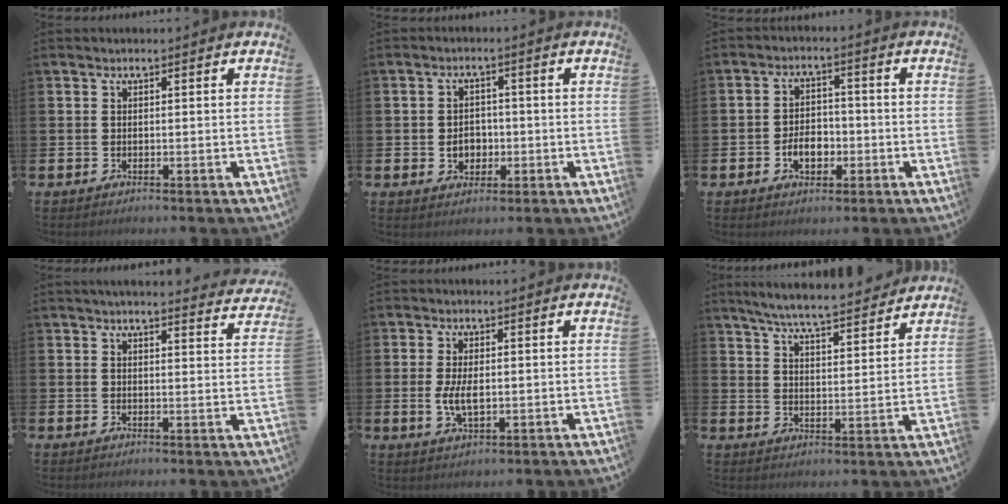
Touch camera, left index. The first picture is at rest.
{"total": 3.2, "force": [-0.7, 2.7, 1.6], "torque": [-0.022, 0.000, -0.020]}
{"total": 4.1, "force": [-1.4, 2.8, 2.7], "torque": [-0.043, 0.003, -0.029]}
{"total": 3.6, "force": [3.5, 0.0, 0.6], "torque": [-0.010, -0.020, 0.061]}
{"total": 4.0, "force": [-0.1, 2.0, 3.5], "torque": [-0.075, 0.003, -0.005]}
{"total": 6.6, "force": [6.4, 0.5, 1.9], "torque": [-0.052, -0.042, 0.109]}